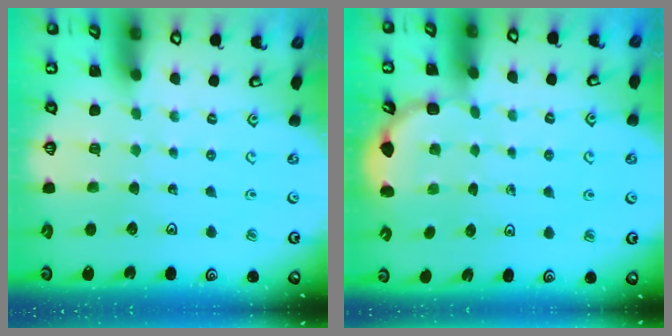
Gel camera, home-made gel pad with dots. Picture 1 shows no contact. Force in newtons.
{"total": 2.8, "press": 1.8, "slide": 2.1}